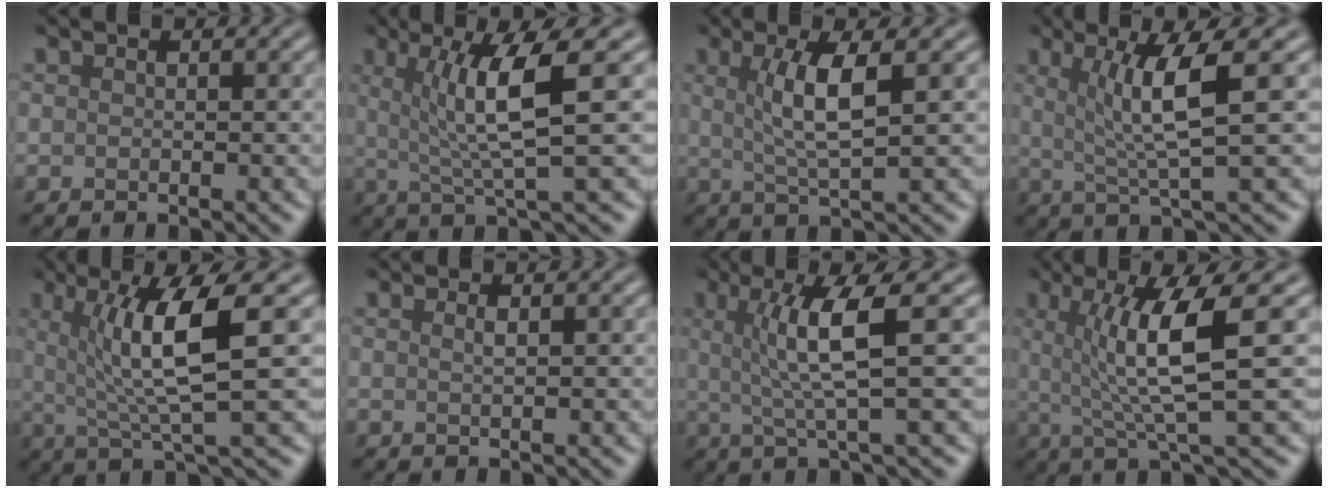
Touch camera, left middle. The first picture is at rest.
{"total": 6.3, "force": [1.3, 1.0, 6.1], "torque": [-0.108, 0.001, 0.025]}
{"total": 4.6, "force": [1.1, 0.9, 4.4], "torque": [-0.084, 0.001, 0.023]}
{"total": 5.5, "force": [1.3, 0.8, 5.3], "torque": [-0.095, 0.001, 0.028]}
{"total": 7.4, "force": [1.4, 1.4, 7.1], "torque": [-0.115, -0.001, 0.025]}
{"total": 0.6, "force": [0.3, 0.2, 0.5], "torque": [-0.007, 0.003, 0.003]}
{"total": 5.8, "force": [1.0, 0.9, 5.7], "torque": [-0.103, 0.003, 0.020]}
{"total": 7.5, "force": [1.2, 1.3, 7.3], "torque": [-0.116, 0.000, 0.022]}